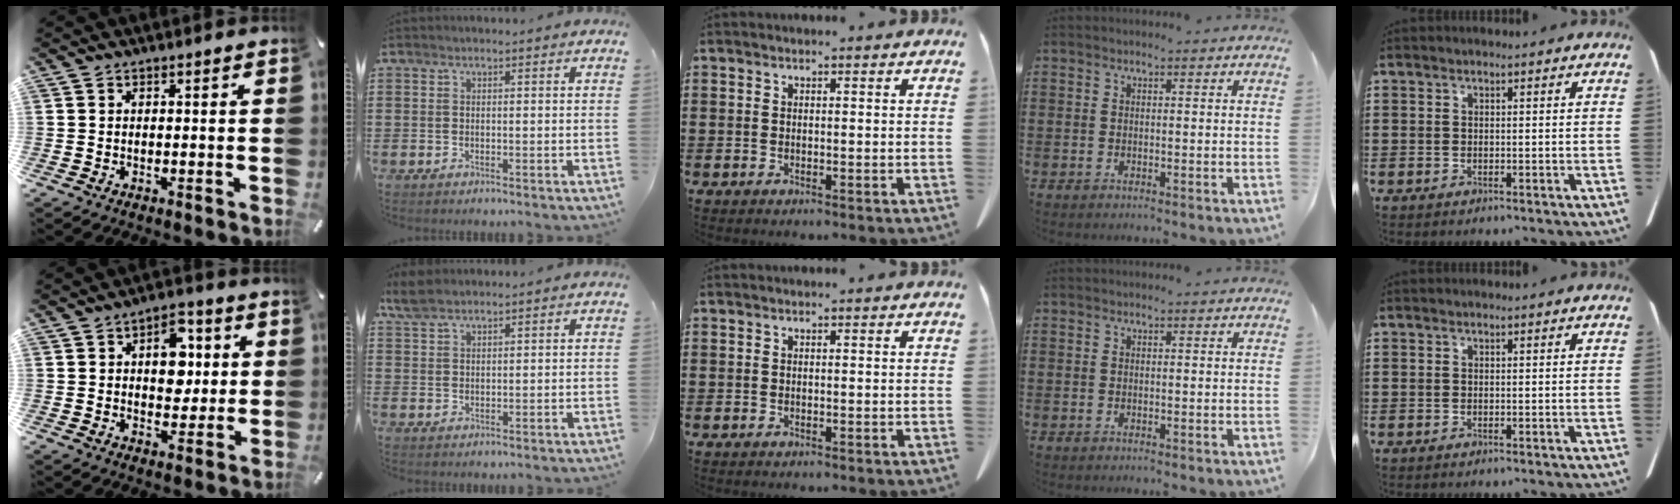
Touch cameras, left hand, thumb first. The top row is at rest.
{"thumb": {"total": 9.9, "force": [1.9, 7.0, 6.7], "torque": [-0.075, -0.005, 0.026]}, "index": {"total": 3.7, "force": [2.7, 1.3, 2.1], "torque": [-0.048, 0.004, 0.052]}}